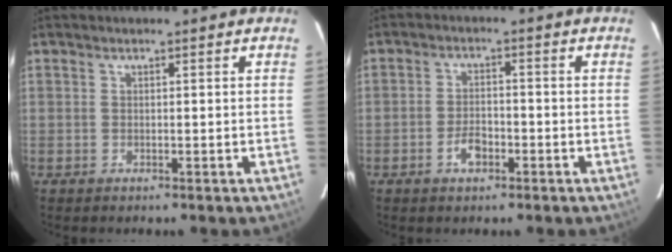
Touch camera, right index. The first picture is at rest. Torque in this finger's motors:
{"motor_torque": [0.62, -0.26, 0.11, 0.03]}